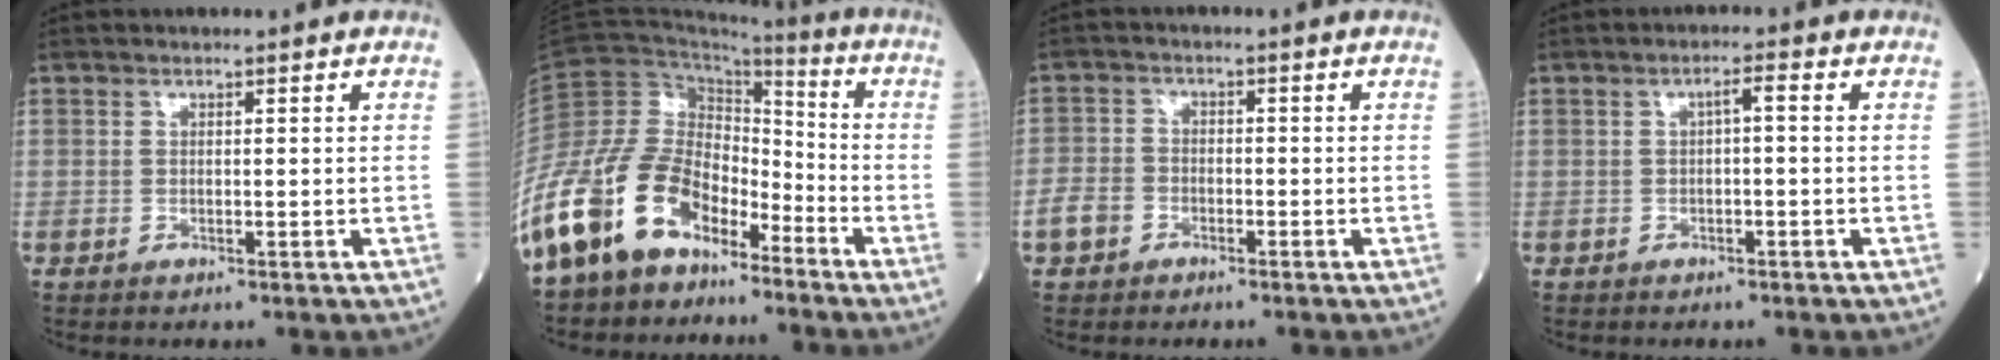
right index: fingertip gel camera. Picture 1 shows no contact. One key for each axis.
{"total": 18.3, "fx": -13.3, "fy": 9.3, "fz": 8.6, "tx": -0.190, "ty": 0.035, "tz": -0.249}
{"total": 3.6, "fx": -2.1, "fy": 2.7, "fz": 1.3, "tx": -0.031, "ty": 0.008, "tz": -0.041}
{"total": 1.8, "fx": 0.0, "fy": 0.3, "fz": 1.8, "tx": -0.028, "ty": 0.008, "tz": 0.002}